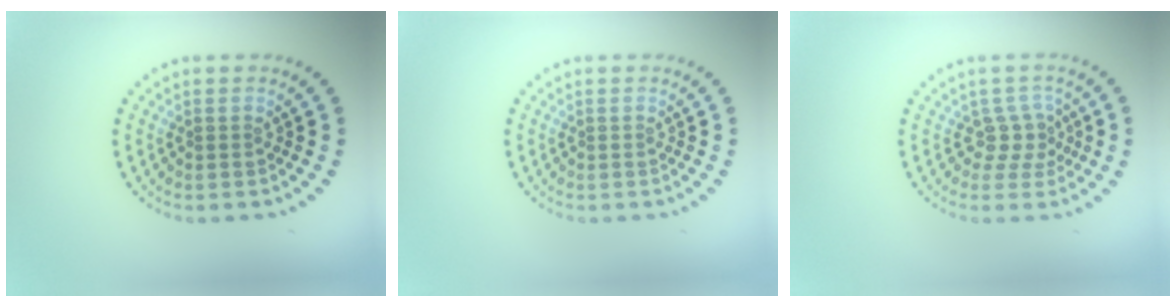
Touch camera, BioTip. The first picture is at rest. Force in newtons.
{"total": 0.0}
{"total": 2.2, "press": 1.6, "slide": 1.5}